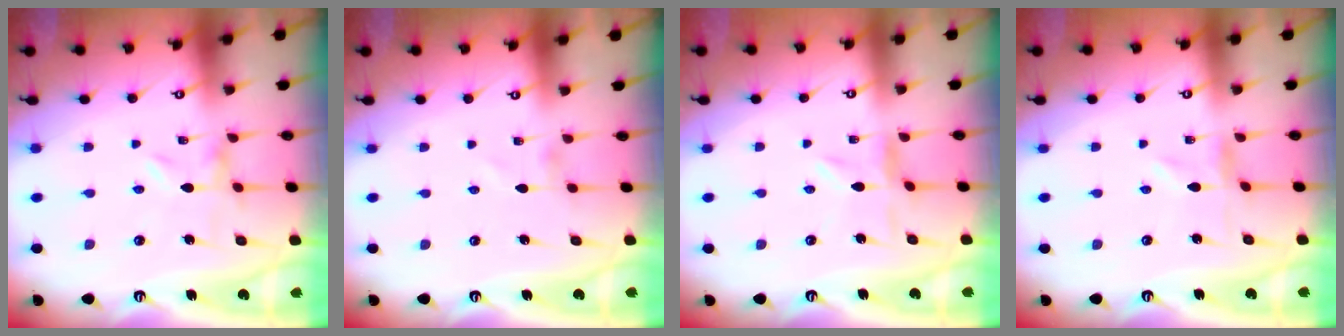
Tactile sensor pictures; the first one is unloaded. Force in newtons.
{"total": 0.9, "press": 0.9, "slide": 0.1}
{"total": 1.1, "press": 1.1, "slide": 0.2}
{"total": 0.7, "press": 0.7, "slide": 0.2}